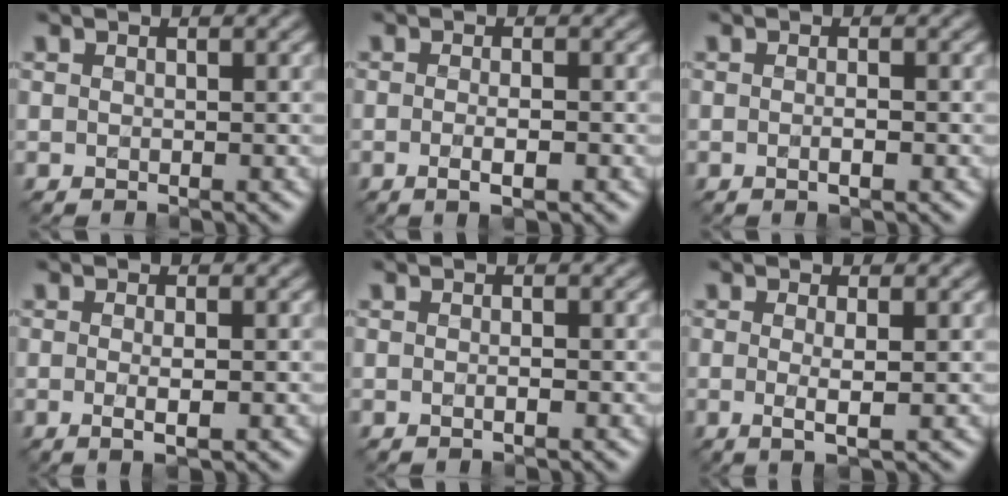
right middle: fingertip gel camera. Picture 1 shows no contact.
{"total": 2.3, "force": [-0.7, 0.7, 2.1], "torque": [-0.023, -0.005, -0.012]}
{"total": 1.3, "force": [-0.3, 0.3, 1.2], "torque": [-0.012, -0.005, -0.005]}
{"total": 2.0, "force": [-0.3, 0.5, 2.0], "torque": [-0.034, -0.006, -0.005]}
{"total": 0.7, "force": [-0.2, 0.1, 0.7], "torque": [-0.011, -0.001, -0.004]}
{"total": 2.3, "force": [-0.1, 0.4, 2.3], "torque": [-0.042, -0.006, -0.003]}